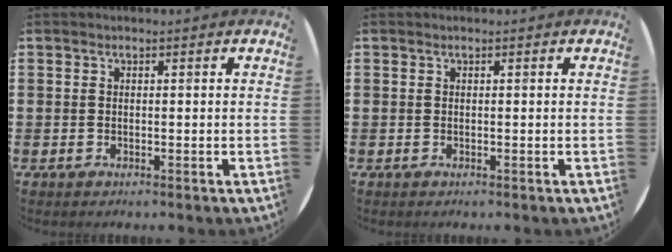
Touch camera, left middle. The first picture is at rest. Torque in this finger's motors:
{"motor_torque": [0.11, -0.03, -0.06, 0.00]}